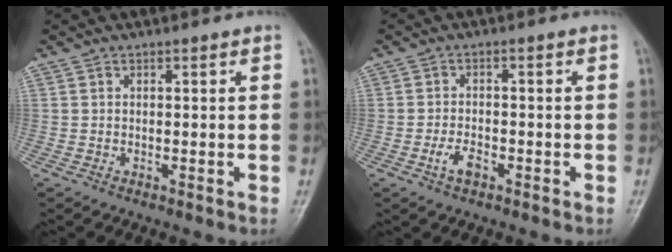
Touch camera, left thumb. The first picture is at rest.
{"total": 3.0, "force": [-1.7, 1.5, 2.0], "torque": [-0.041, 0.011, -0.031]}